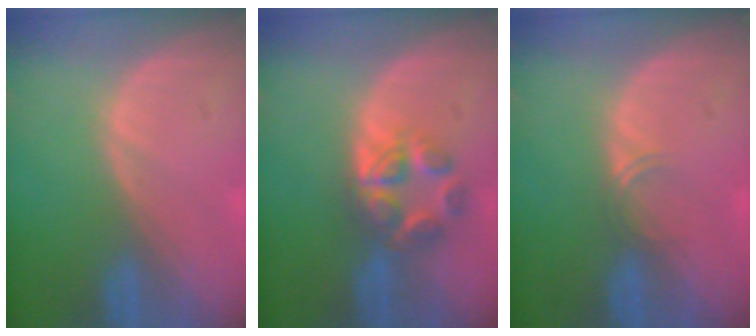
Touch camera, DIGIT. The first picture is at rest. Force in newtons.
{"total": 6.0, "press": 5.4, "slide": 2.6}
{"total": 1.4, "press": 1.1, "slide": 0.9}